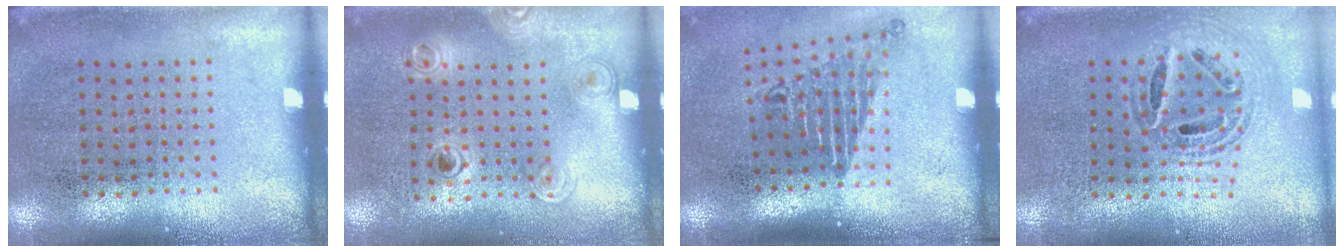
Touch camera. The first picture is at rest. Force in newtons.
{"total": 1.1, "press": 0.9, "slide": 0.6}
{"total": 1.7, "press": 1.2, "slide": 1.2}
{"total": 0.9, "press": 0.9, "slide": 0.2}